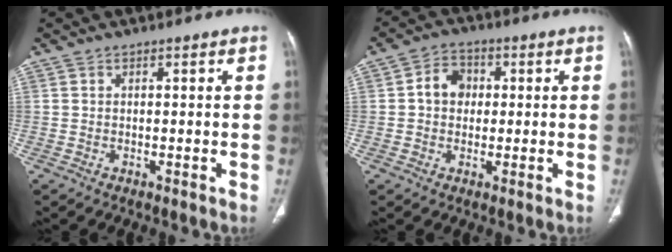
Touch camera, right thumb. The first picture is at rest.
{"total": 5.8, "force": [0.5, 4.8, 3.2], "torque": [-0.033, 0.014, 0.002]}